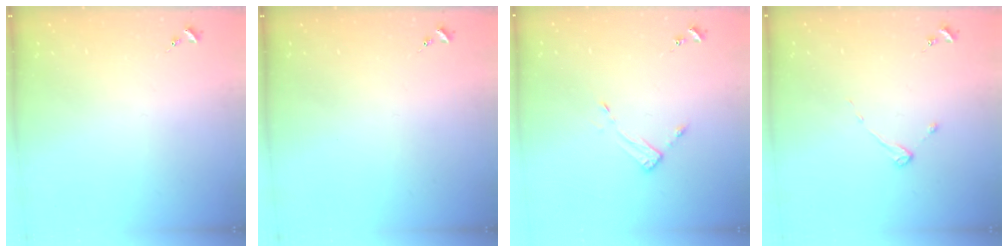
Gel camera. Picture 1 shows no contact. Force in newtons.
{"total": 0.0}
{"total": 3.2, "press": 3.2, "slide": 0.3}
{"total": 2.6, "press": 2.5, "slide": 0.4}